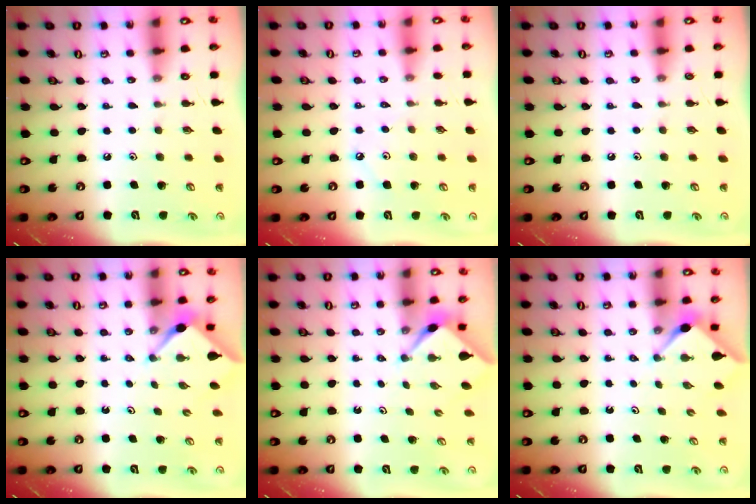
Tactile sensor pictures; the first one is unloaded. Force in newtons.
{"total": 1.7, "press": 1.7, "slide": 0.3}
{"total": 2.7, "press": 2.7, "slide": 0.4}
{"total": 3.1, "press": 3.1, "slide": 0.4}
{"total": 2.4, "press": 2.4, "slide": 0.3}
{"total": 3.0, "press": 3.0, "slide": 0.4}